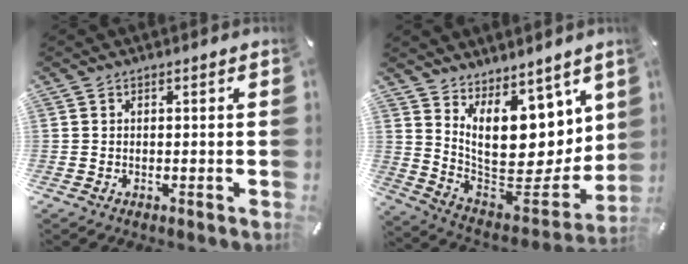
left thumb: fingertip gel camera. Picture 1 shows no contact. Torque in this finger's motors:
{"motor_torque": [2.78, 2.25, 1.06, -0.29, 0.19]}